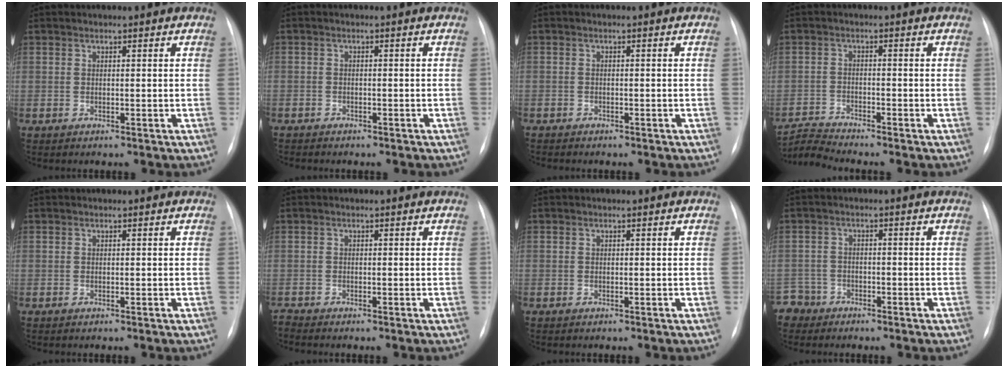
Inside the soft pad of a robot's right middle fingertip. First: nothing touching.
{"total": 3.0, "force": [-2.4, 1.4, 1.0], "torque": [-0.017, 0.001, -0.027]}
{"total": 1.9, "force": [-1.6, 0.8, 0.6], "torque": [-0.010, 0.002, -0.020]}
{"total": 4.0, "force": [-3.6, -1.4, -0.7], "torque": [0.000, -0.012, -0.069]}
{"total": 0.0}
{"total": 0.8, "force": [-0.8, -0.1, -0.2], "torque": [0.001, -0.004, -0.015]}
{"total": 0.0}
{"total": 3.7, "force": [-2.8, 2.2, -1.1], "torque": [0.022, 0.006, -0.060]}